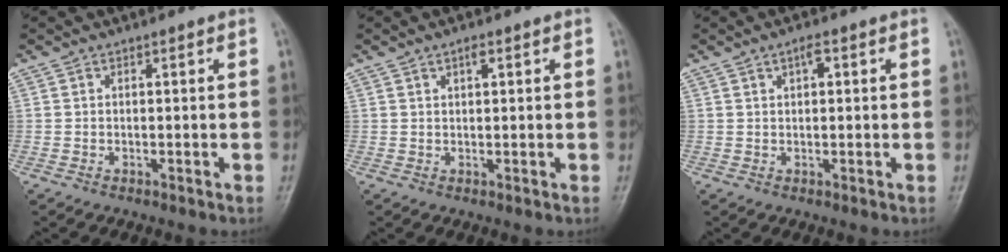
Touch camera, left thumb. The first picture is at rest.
{"total": 1.7, "force": [0.9, 0.7, 1.3], "torque": [-0.018, -0.002, 0.013]}
{"total": 2.1, "force": [0.8, 0.9, 1.7], "torque": [-0.026, 0.001, 0.013]}